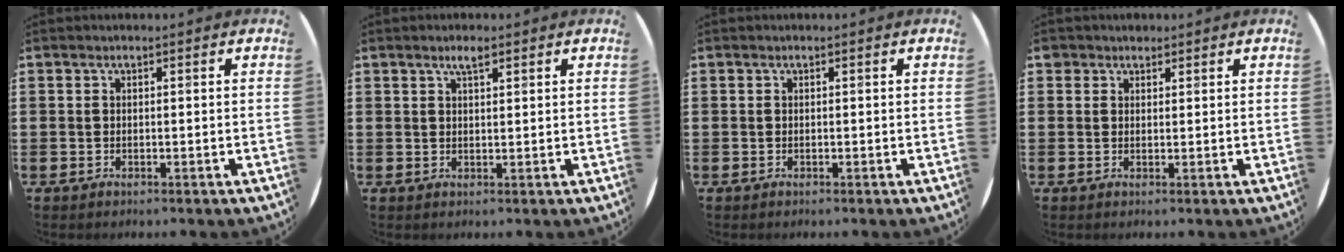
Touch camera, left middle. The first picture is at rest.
{"total": 2.0, "force": [1.6, 0.4, 1.2], "torque": [-0.025, 0.004, 0.027]}
{"total": 0.0}
{"total": 1.6, "force": [1.3, 0.8, 0.1], "torque": [0.006, 0.002, 0.024]}